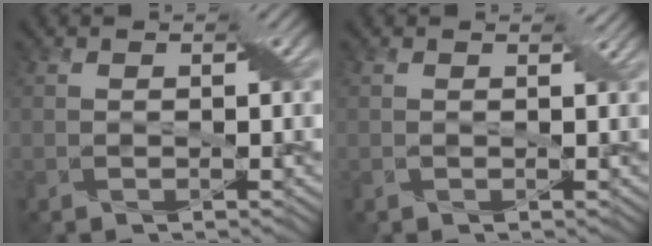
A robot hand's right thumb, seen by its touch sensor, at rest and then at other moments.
{"total": 0.6, "force": [0.5, 0.1, 0.2], "torque": [-0.007, -0.003, 0.011]}